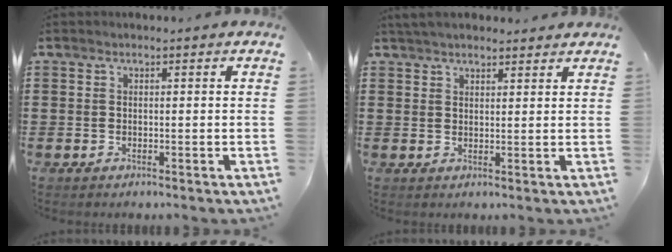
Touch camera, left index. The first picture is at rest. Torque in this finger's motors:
{"motor_torque": [1.08, -0.29, 0.16, 0.05]}